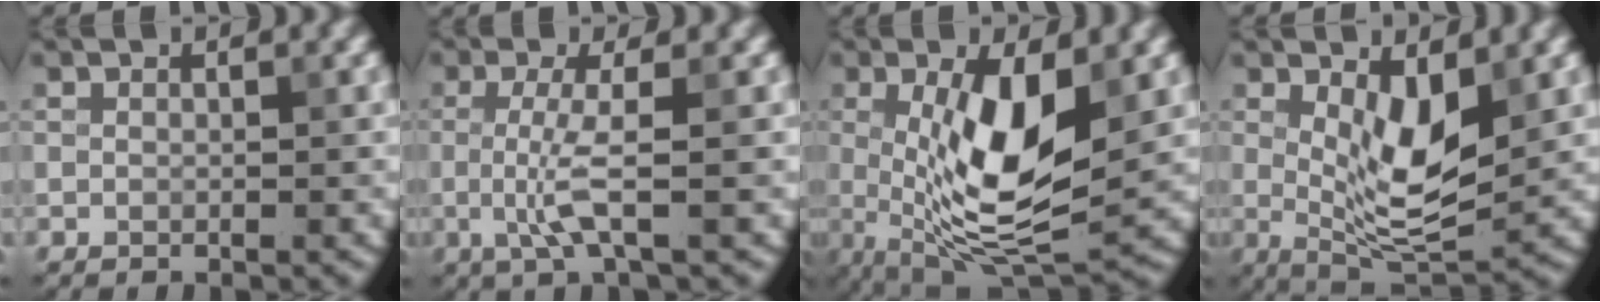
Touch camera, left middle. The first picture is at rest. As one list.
[{"total": 3.4, "force": [-0.4, 0.6, 3.4], "torque": [-0.077, -0.007, -0.010]}, {"total": 9.3, "force": [0.5, 3.3, 8.7], "torque": [-0.166, -0.010, 0.011]}, {"total": 6.1, "force": [1.0, 2.2, 5.6], "torque": [-0.099, -0.016, 0.020]}]